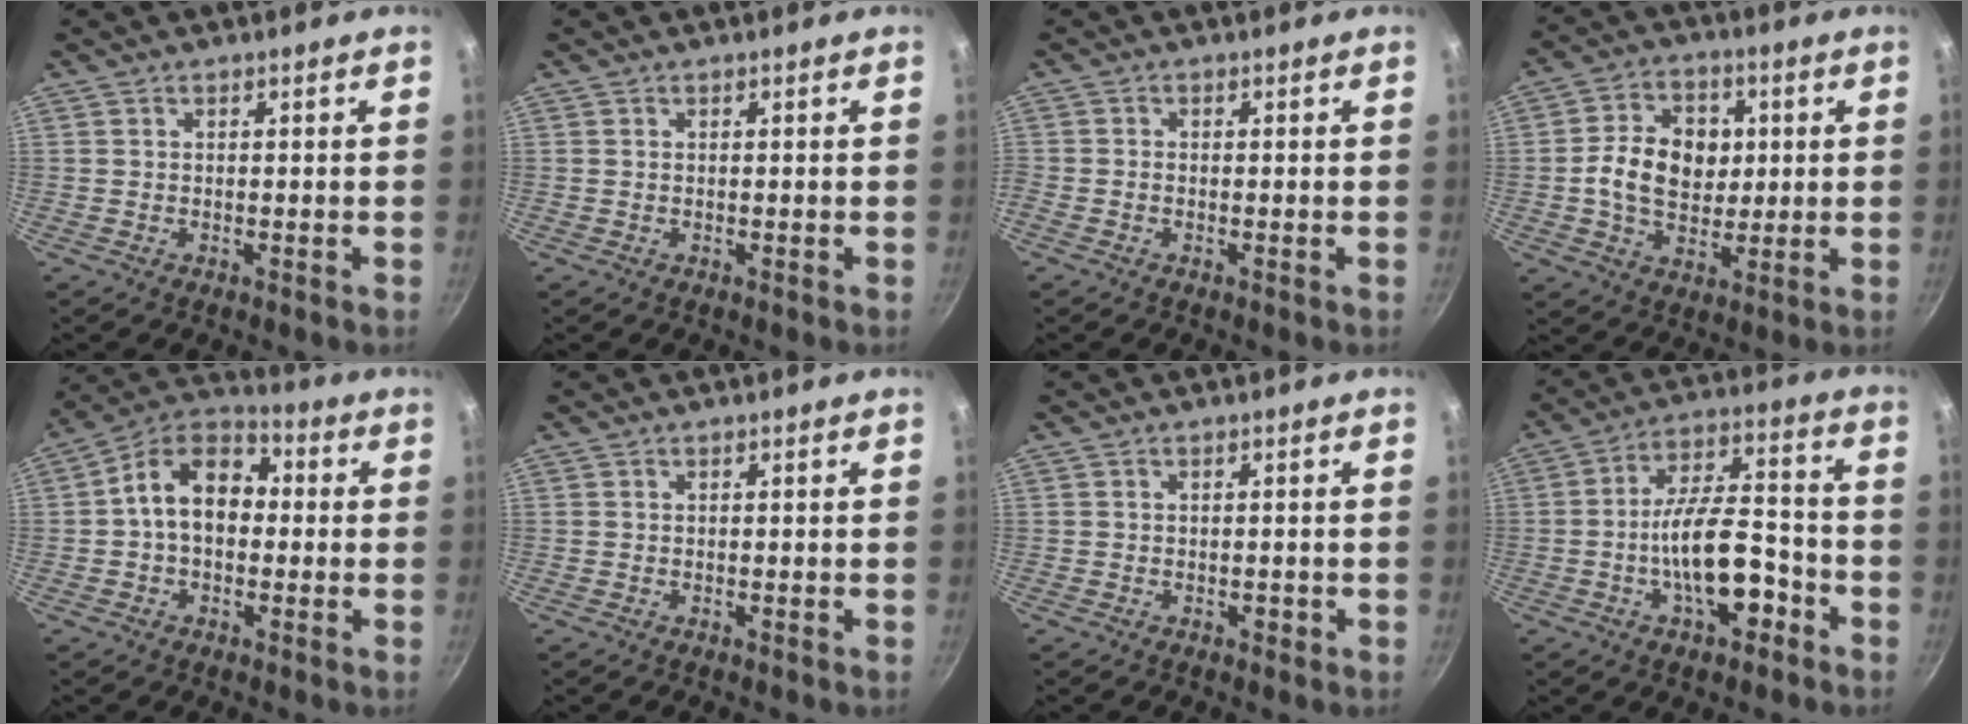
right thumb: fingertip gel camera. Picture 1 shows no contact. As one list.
[{"total": 0.0}, {"total": 0.9, "force": [-0.5, 0.5, 0.6], "torque": [-0.018, 0.004, -0.016]}, {"total": 12.2, "force": [0.9, 9.2, 8.0], "torque": [-0.108, 0.007, 0.009]}, {"total": 12.4, "force": [0.4, 8.8, 8.8], "torque": [-0.107, 0.038, -0.017]}, {"total": 0.0}, {"total": 0.9, "force": [-0.4, 0.6, 0.6], "torque": [-0.005, 0.003, -0.005]}, {"total": 13.9, "force": [-5.1, 6.1, 11.4], "torque": [-0.162, 0.049, -0.086]}]